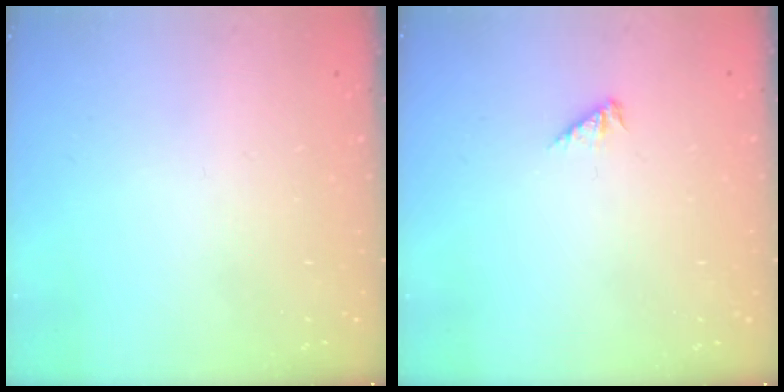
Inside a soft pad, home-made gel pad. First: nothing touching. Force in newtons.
{"total": 1.7, "press": 1.6, "slide": 0.4}